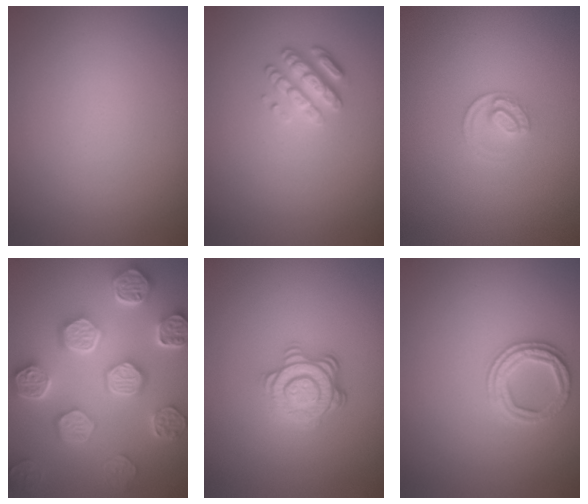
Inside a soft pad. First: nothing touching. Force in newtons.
{"total": 2.8, "press": 2.5, "slide": 1.0}
{"total": 1.7, "press": 1.7, "slide": 0.1}
{"total": 8.1, "press": 6.5, "slide": 4.8}
{"total": 4.1, "press": 3.2, "slide": 2.6}
{"total": 2.5, "press": 2.4, "slide": 0.6}